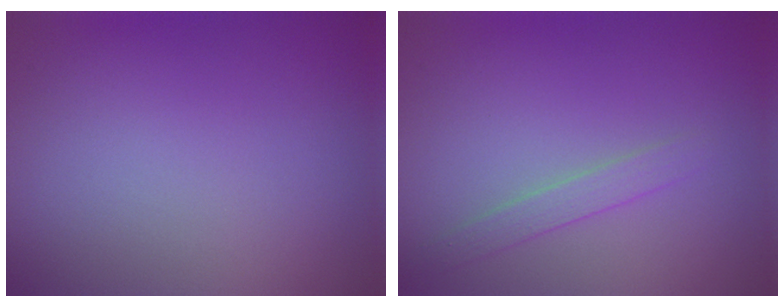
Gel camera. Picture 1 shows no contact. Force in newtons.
{"total": 1.4, "press": 1.3, "slide": 0.1}